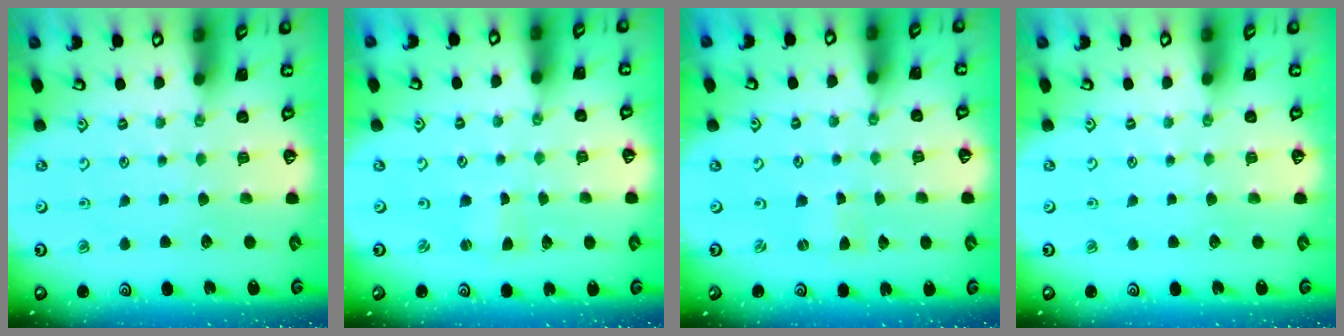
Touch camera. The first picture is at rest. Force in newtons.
{"total": 0.5, "press": 0.5, "slide": 0.1}
{"total": 0.0}
{"total": 0.0}